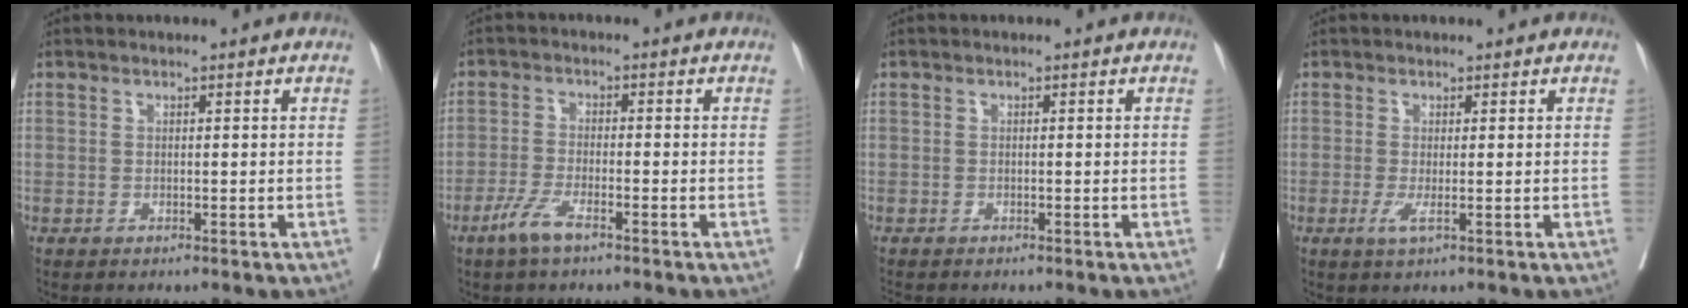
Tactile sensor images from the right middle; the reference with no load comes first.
{"total": 4.3, "force": [-2.9, 0.6, 3.1], "torque": [-0.068, -0.005, -0.057]}
{"total": 1.7, "force": [-1.6, 0.4, 0.6], "torque": [-0.011, -0.004, -0.022]}
{"total": 1.8, "force": [-0.5, 0.0, 1.7], "torque": [-0.034, -0.007, -0.010]}